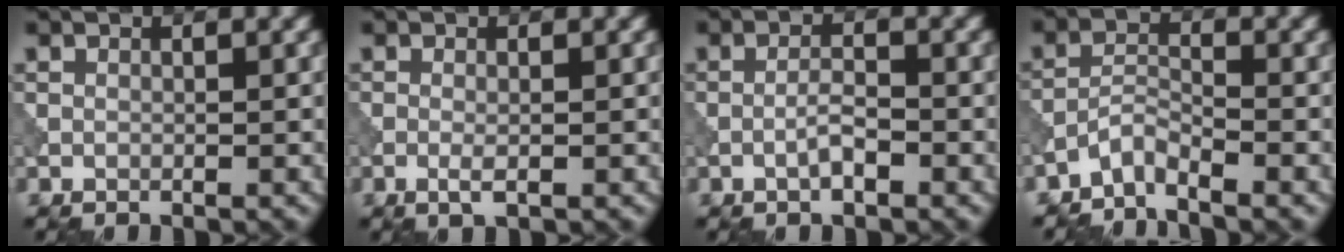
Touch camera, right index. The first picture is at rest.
{"total": 1.3, "force": [-0.4, 0.3, 1.2], "torque": [-0.026, -0.003, -0.011]}
{"total": 2.1, "force": [-1.0, 0.5, 1.8], "torque": [-0.034, 0.006, -0.022]}
{"total": 2.5, "force": [-2.3, 0.3, 0.9], "torque": [-0.018, 0.006, -0.053]}